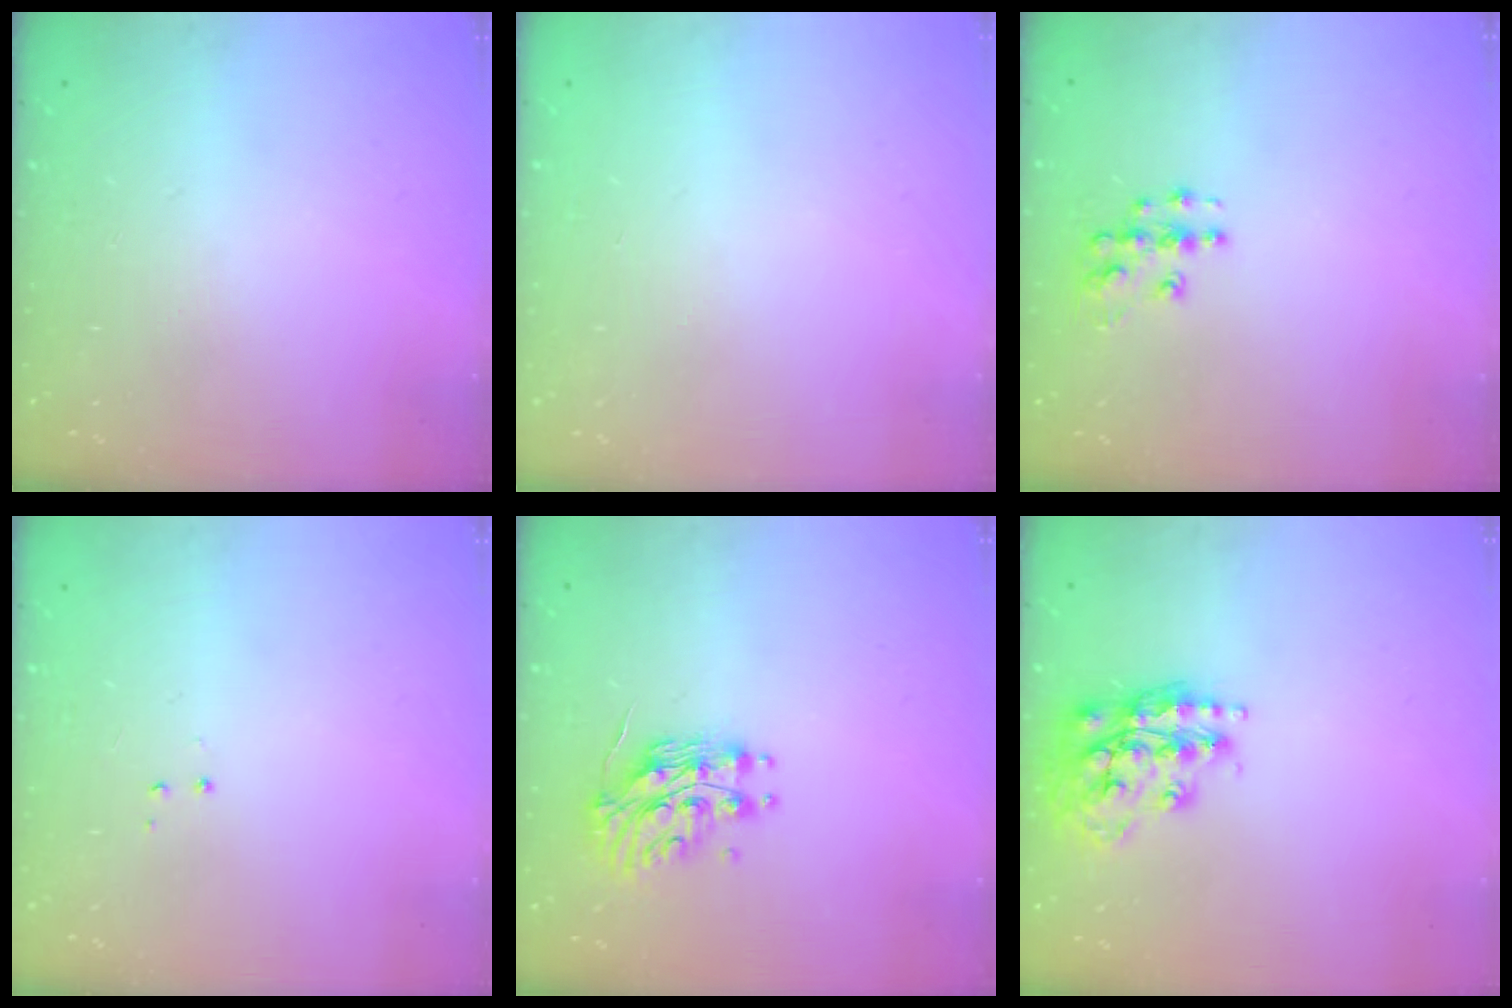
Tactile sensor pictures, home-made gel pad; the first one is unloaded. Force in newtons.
{"total": 0.0}
{"total": 8.2, "press": 8.2, "slide": 0.4}
{"total": 4.0, "press": 4.0, "slide": 0.4}
{"total": 11.8, "press": 11.8, "slide": 0.6}
{"total": 17.3, "press": 17.2, "slide": 1.7}